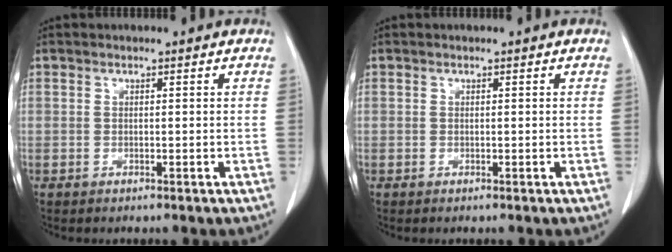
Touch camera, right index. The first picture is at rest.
{"total": 0.0}